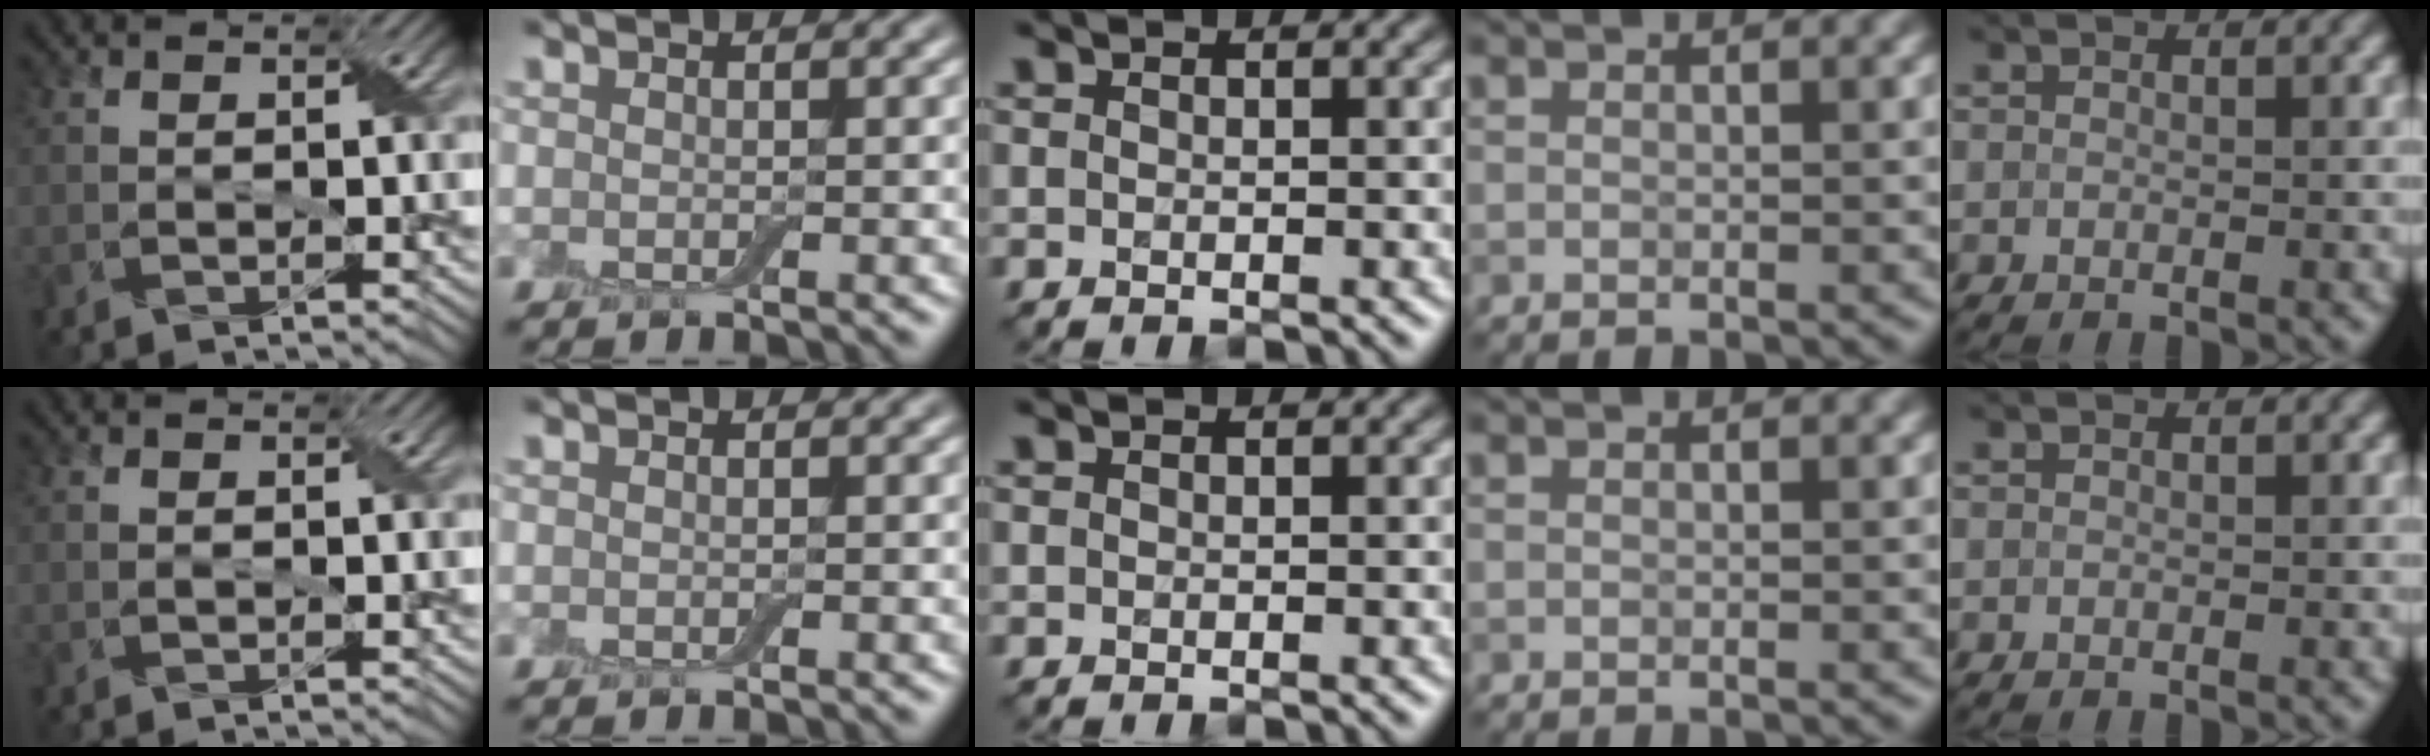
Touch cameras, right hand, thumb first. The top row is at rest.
{}